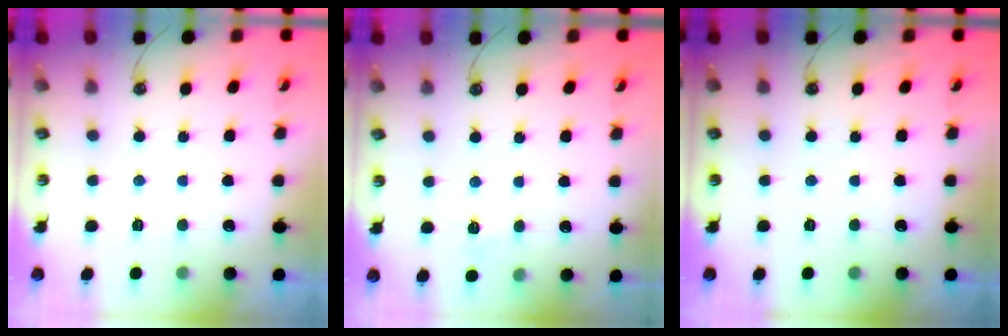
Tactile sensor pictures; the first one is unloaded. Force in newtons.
{"total": 6.0, "press": 6.0, "slide": 0.6}
{"total": 0.0}